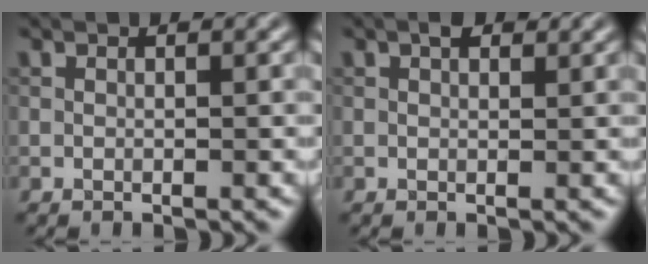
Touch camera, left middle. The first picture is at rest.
{"total": 1.4, "force": [0.8, 0.7, 1.0], "torque": [-0.012, 0.003, 0.012]}